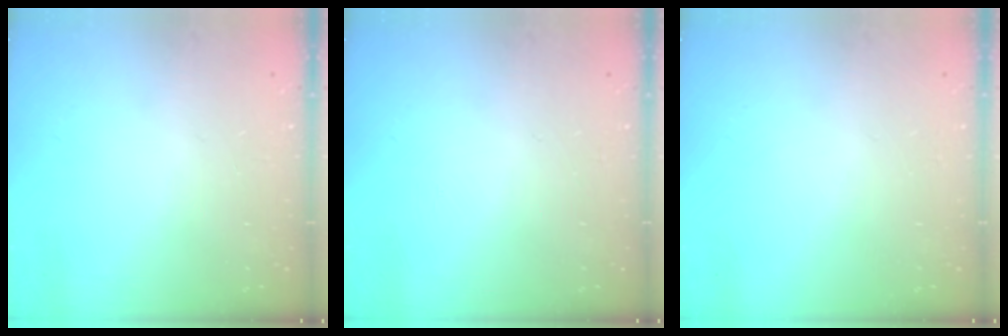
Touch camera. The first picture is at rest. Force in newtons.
{"total": 0.0}
{"total": 0.0}